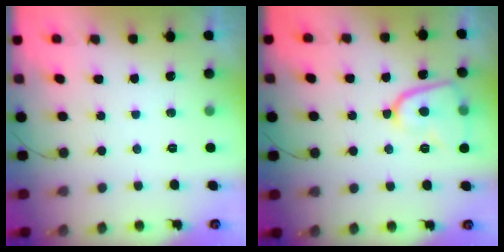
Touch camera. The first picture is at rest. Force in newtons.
{"total": 11.0, "press": 10.9, "slide": 1.5}